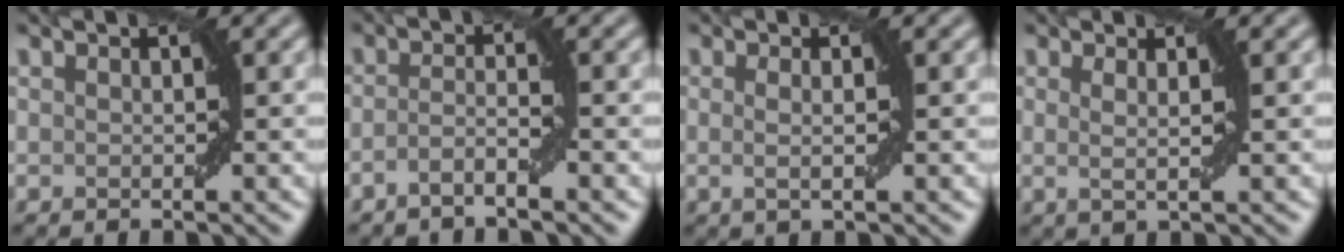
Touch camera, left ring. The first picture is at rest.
{"total": 2.0, "force": [-1.2, 0.1, 1.6], "torque": [-0.033, 0.006, -0.030]}
{"total": 1.6, "force": [0.1, 0.3, 1.5], "torque": [-0.028, 0.001, 0.000]}
{"total": 1.8, "force": [0.4, 0.4, 1.7], "torque": [-0.029, -0.002, 0.004]}